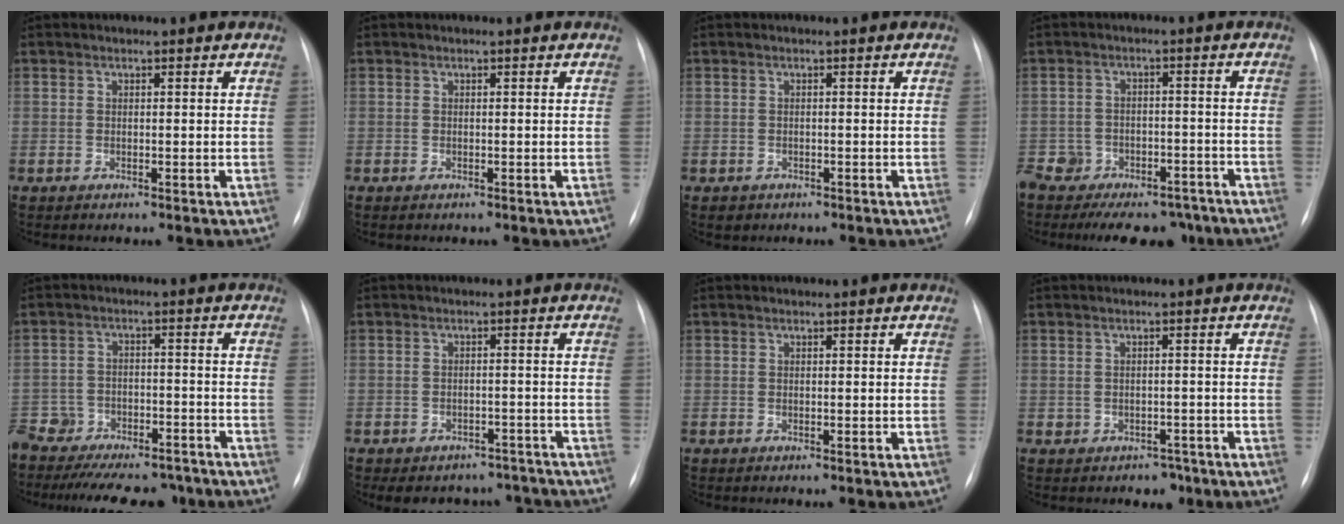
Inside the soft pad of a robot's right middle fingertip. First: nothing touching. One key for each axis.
{"total": 0.0}
{"total": 1.3, "fx": -0.8, "fy": 1.0, "fz": 0.1, "tx": -0.005, "ty": 0.002, "tz": -0.006}
{"total": 15.6, "fx": -12.2, "fy": 8.1, "fz": 5.6, "tx": -0.112, "ty": 0.007, "tz": -0.158}
{"total": 19.1, "fx": -16.5, "fy": 6.7, "fz": 7.0, "tx": -0.161, "ty": -0.009, "tz": -0.231}
{"total": 11.2, "fx": -9.7, "fy": 5.1, "fz": 1.9, "tx": -0.025, "ty": 0.014, "tz": -0.105}
{"total": 0.0}
{"total": 2.8, "fx": -1.5, "fy": 2.2, "fz": 0.5, "tx": -0.004, "ty": 0.018, "tz": -0.013}